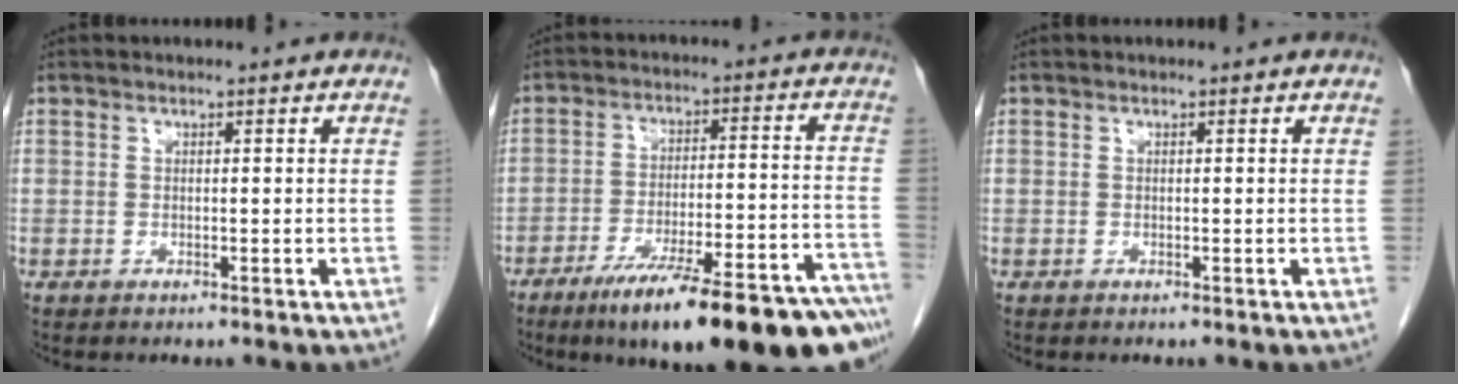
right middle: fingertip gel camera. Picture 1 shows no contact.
{"total": 24.2, "force": [-18.2, 2.8, 15.7], "torque": [-0.160, 0.003, -0.263]}
{"total": 0.0}